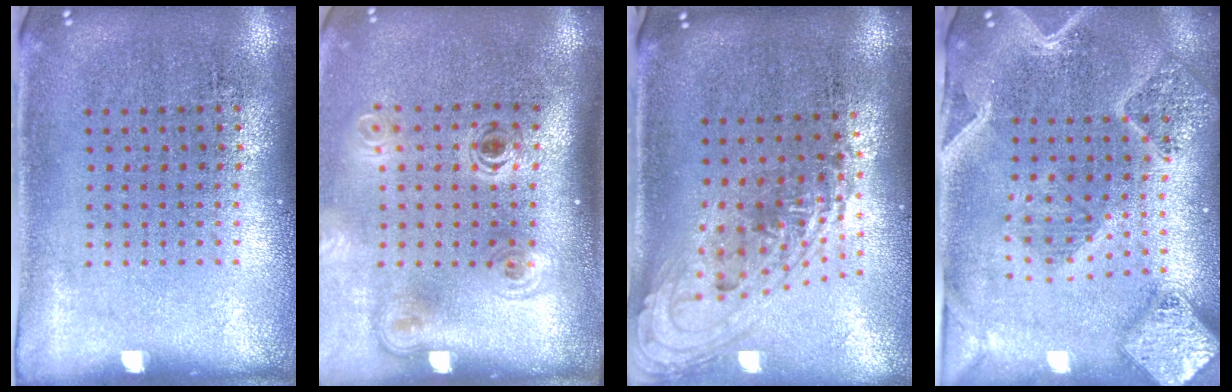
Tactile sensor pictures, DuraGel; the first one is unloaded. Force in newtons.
{"total": 2.0, "press": 1.4, "slide": 1.5}
{"total": 1.7, "press": 1.3, "slide": 1.0}
{"total": 2.9, "press": 2.6, "slide": 1.4}